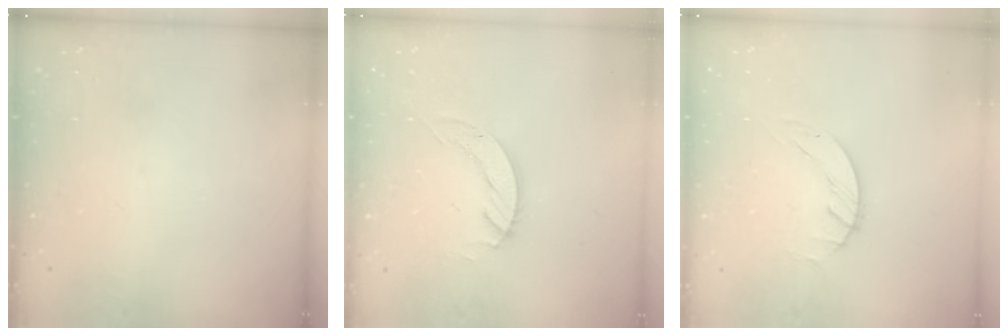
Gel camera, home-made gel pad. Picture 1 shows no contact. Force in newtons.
{"total": 4.2, "press": 4.2, "slide": 0.2}
{"total": 0.6, "press": 0.6, "slide": 0.1}